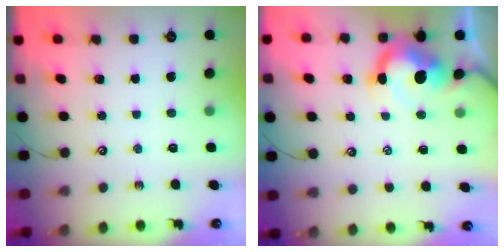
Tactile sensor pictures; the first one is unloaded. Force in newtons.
{"total": 5.6, "press": 5.4, "slide": 1.3}